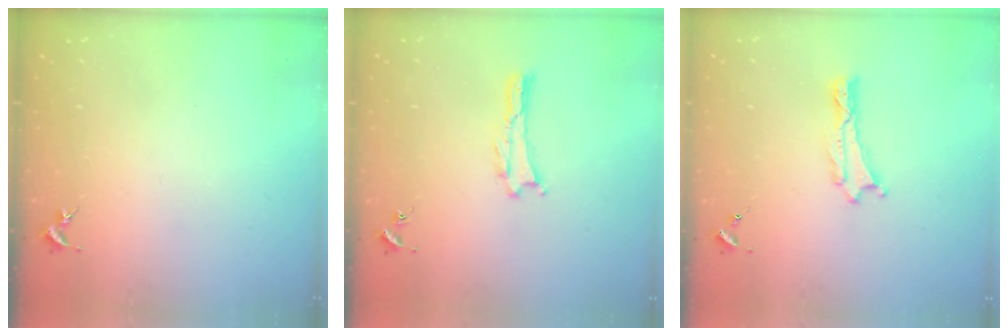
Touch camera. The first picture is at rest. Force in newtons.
{"total": 0.0}
{"total": 0.0}